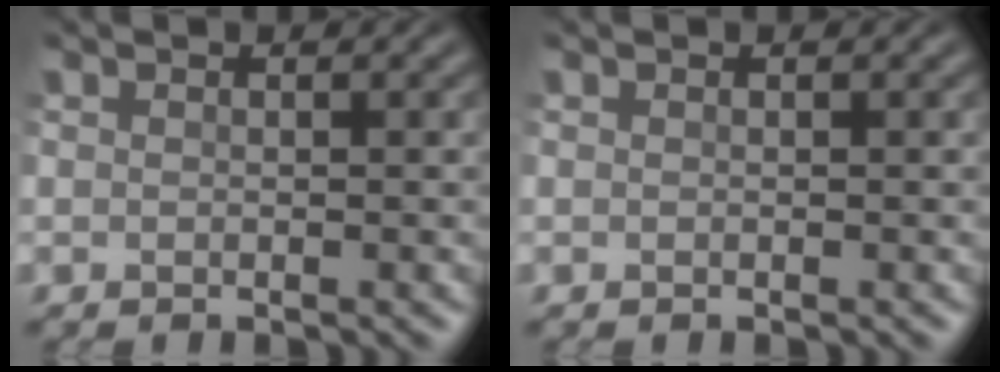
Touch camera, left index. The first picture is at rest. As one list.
[{"total": 0.0}]